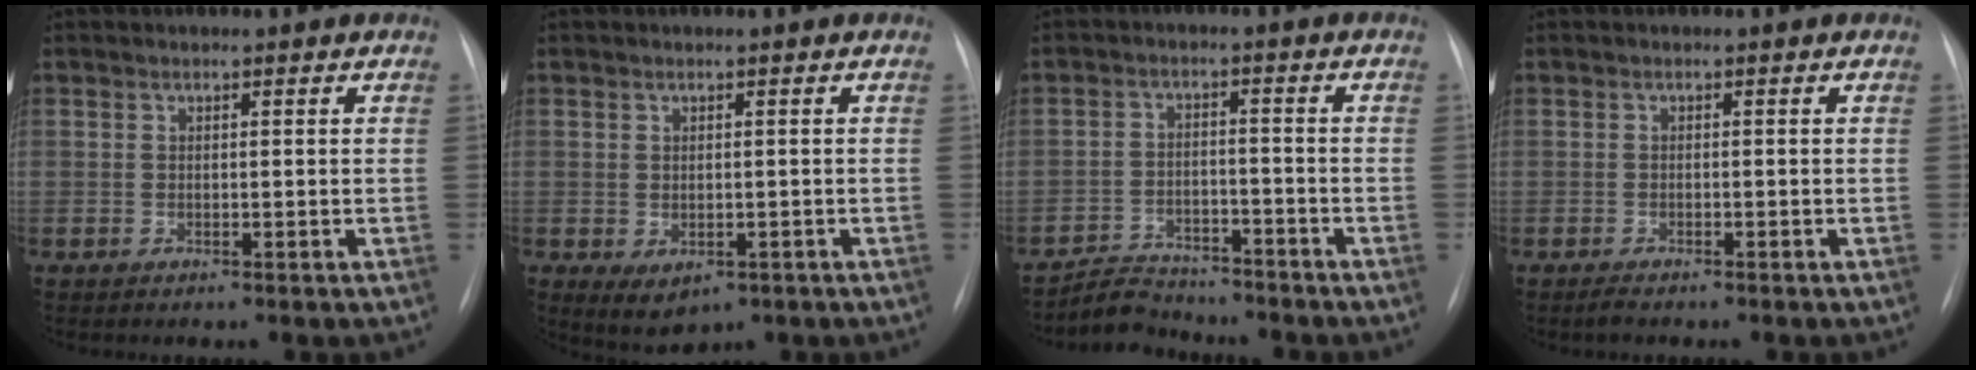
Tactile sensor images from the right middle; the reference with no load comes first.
{"total": 4.1, "force": [-1.6, 2.7, 2.7], "torque": [-0.039, -0.004, -0.006]}
{"total": 5.6, "force": [-5.4, 1.6, -0.3], "torque": [0.003, 0.002, -0.092]}
{"total": 1.2, "force": [-1.0, 0.2, 0.5], "torque": [-0.016, -0.003, -0.017]}